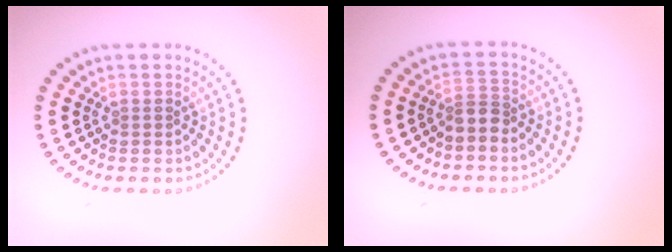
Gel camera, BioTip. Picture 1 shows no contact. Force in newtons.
{"total": 1.9, "press": 1.5, "slide": 1.2}